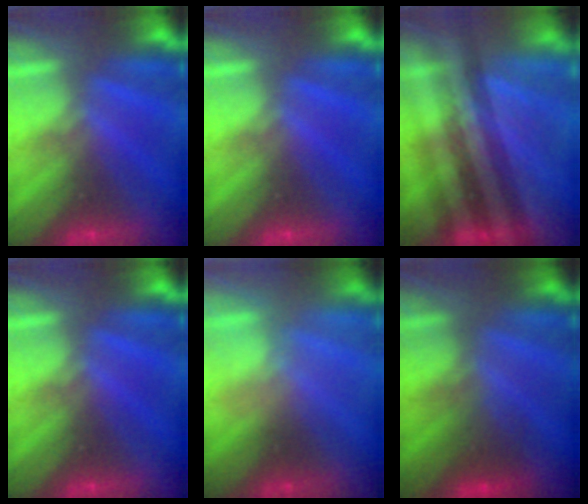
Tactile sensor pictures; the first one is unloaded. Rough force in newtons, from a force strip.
{"total": 0.0}
{"total": 3.4}
{"total": 0.0}
{"total": 2.4}
{"total": 2.2}